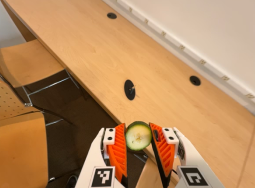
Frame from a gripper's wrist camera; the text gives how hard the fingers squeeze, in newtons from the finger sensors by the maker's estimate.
{"total": 9.8, "left": 10.5, "right": 9.1}